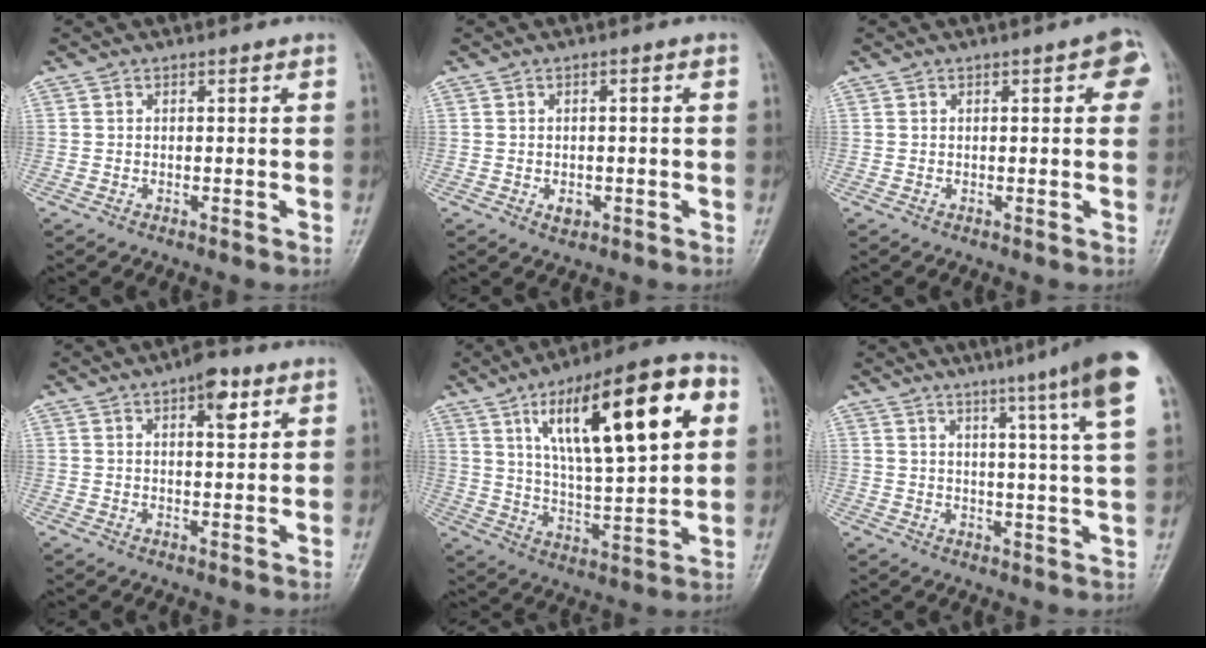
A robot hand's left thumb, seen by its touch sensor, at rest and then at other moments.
{"total": 2.2, "force": [-0.9, 1.5, 1.4], "torque": [-0.012, 0.006, -0.013]}
{"total": 4.4, "force": [1.4, 1.5, 3.9], "torque": [-0.030, 0.003, 0.006]}
{"total": 5.4, "force": [2.7, 2.2, 4.1], "torque": [-0.045, -0.008, 0.034]}
{"total": 23.5, "force": [8.5, 7.5, 20.6], "torque": [-0.296, -0.005, 0.134]}
{"total": 14.1, "force": [9.2, -0.8, 10.7], "torque": [-0.146, -0.038, 0.100]}